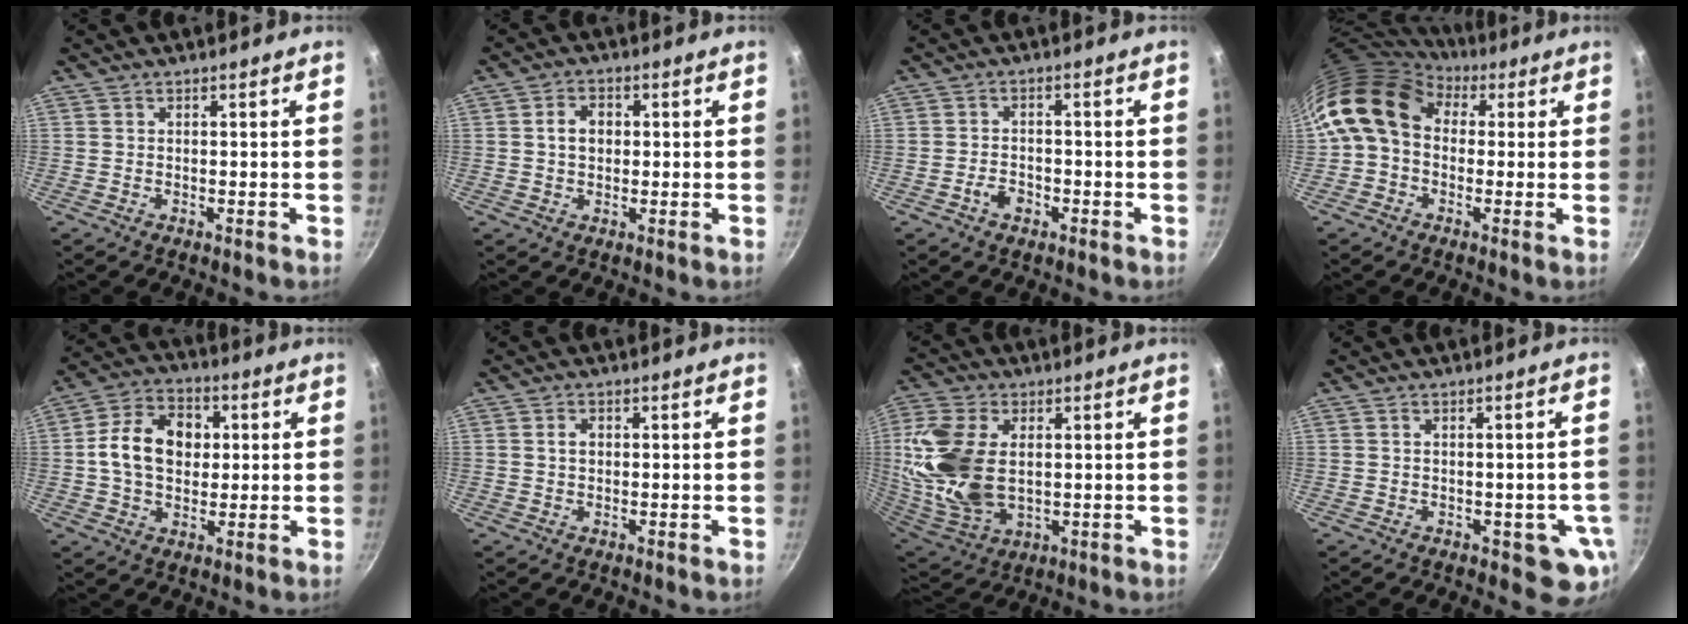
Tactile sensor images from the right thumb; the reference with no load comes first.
{"total": 4.5, "force": [0.5, 3.4, 2.9], "torque": [-0.030, 0.010, 0.004]}
{"total": 3.3, "force": [-1.7, 2.2, 1.8], "torque": [-0.023, 0.015, -0.031]}
{"total": 12.2, "force": [2.8, 9.3, 7.4], "torque": [-0.111, 0.015, 0.026]}
{"total": 13.1, "force": [1.4, 9.6, 8.7], "torque": [-0.124, 0.016, 0.011]}
{"total": 1.8, "force": [0.3, 1.3, 1.2], "torque": [-0.015, 0.007, 0.005]}
{"total": 18.9, "force": [2.0, 11.8, 14.5], "torque": [-0.294, -0.013, 0.048]}
{"total": 5.4, "force": [-1.3, 3.1, 4.3], "torque": [-0.018, 0.004, -0.011]}